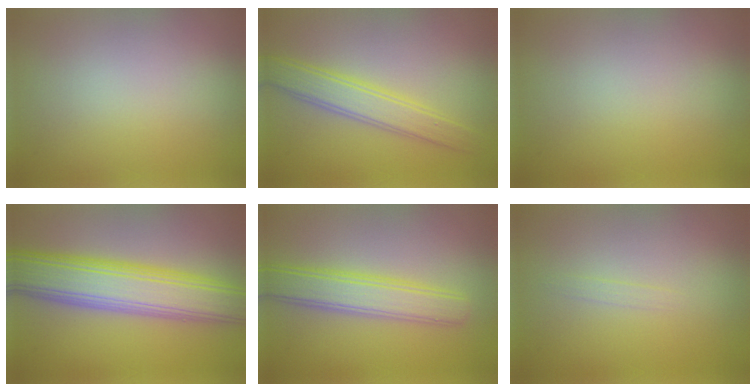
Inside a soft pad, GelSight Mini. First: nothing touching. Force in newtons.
{"total": 3.6, "press": 3.6, "slide": 0.2}
{"total": 0.0}
{"total": 9.1, "press": 9.1, "slide": 0.2}
{"total": 4.5, "press": 4.5, "slide": 0.1}
{"total": 0.6, "press": 0.6, "slide": 0.1}